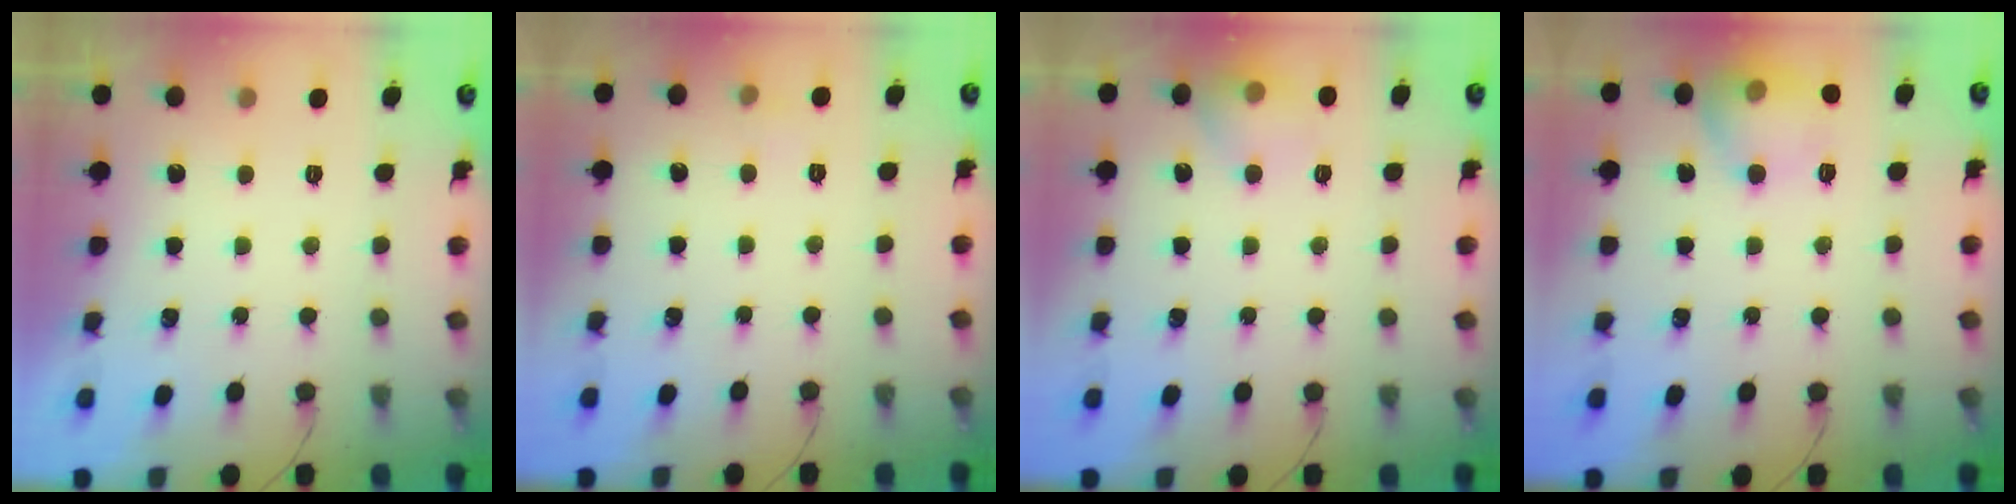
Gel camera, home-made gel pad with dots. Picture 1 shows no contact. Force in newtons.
{"total": 3.2, "press": 2.9, "slide": 1.3}
{"total": 8.9, "press": 8.8, "slide": 1.4}
{"total": 10.9, "press": 10.8, "slide": 0.8}